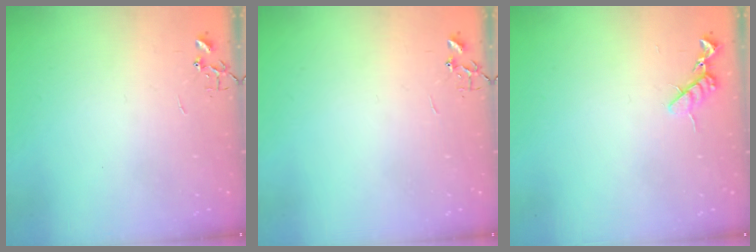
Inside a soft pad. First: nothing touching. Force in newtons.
{"total": 0.0}
{"total": 9.1, "press": 9.1, "slide": 0.6}